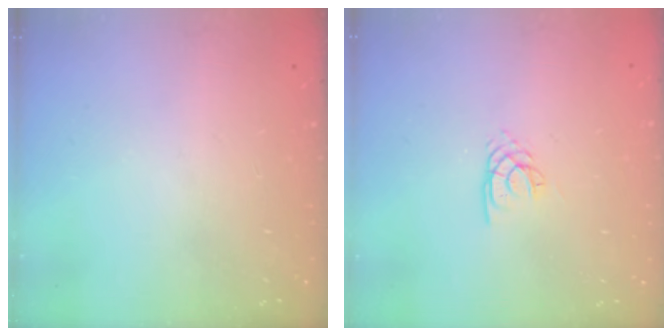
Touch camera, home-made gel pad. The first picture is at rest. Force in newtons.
{"total": 1.9, "press": 1.8, "slide": 0.3}